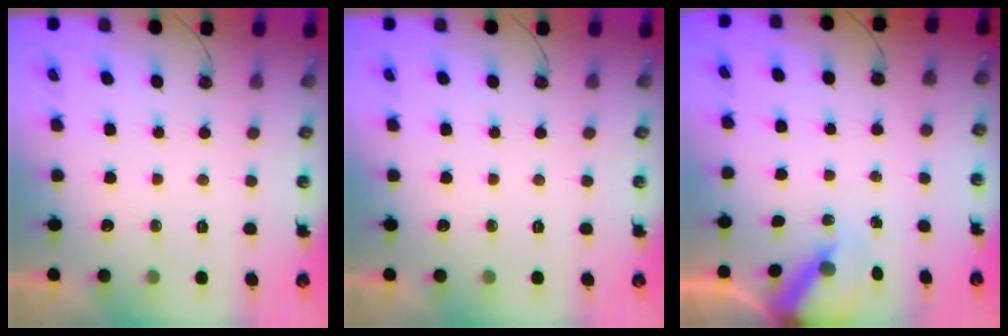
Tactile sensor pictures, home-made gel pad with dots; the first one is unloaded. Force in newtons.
{"total": 0.0}
{"total": 5.6, "press": 5.6, "slide": 0.5}